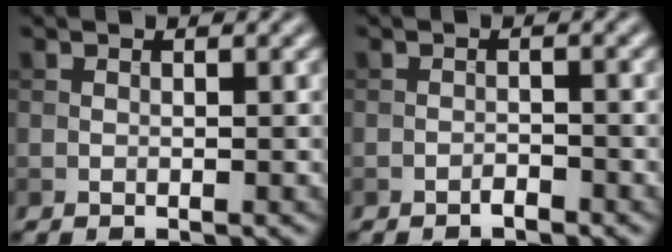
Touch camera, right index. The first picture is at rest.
{"total": 1.0, "force": [-0.8, 0.2, 0.5], "torque": [-0.007, 0.003, -0.016]}